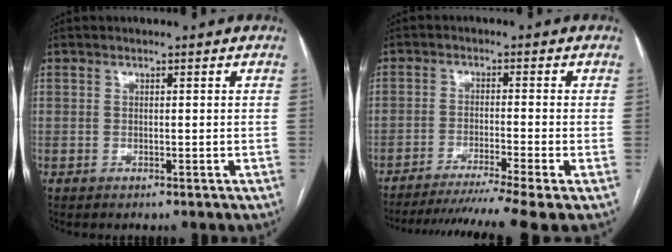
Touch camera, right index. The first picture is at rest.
{"total": 12.5, "force": [-10.3, -2.2, 6.8], "torque": [-0.098, -0.024, -0.159]}